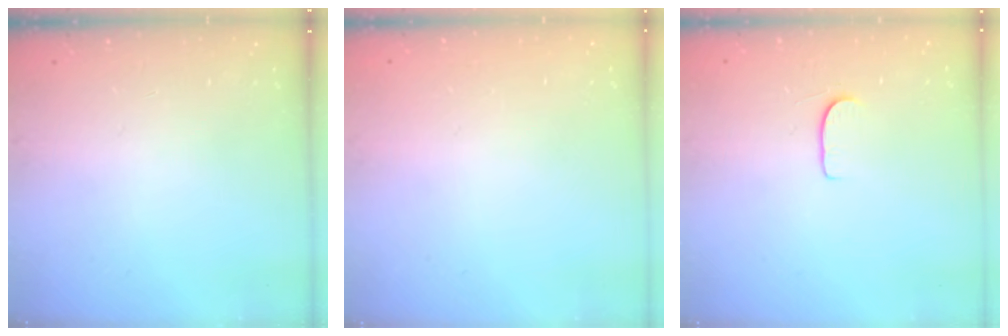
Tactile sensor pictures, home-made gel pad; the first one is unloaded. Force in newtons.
{"total": 0.0}
{"total": 4.5, "press": 4.5, "slide": 0.4}